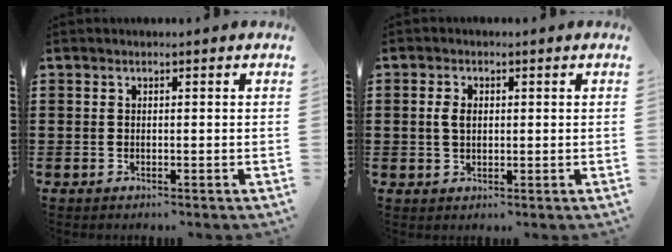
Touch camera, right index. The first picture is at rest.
{"total": 2.4, "force": [0.2, 1.5, 1.9], "torque": [-0.041, 0.007, 0.002]}